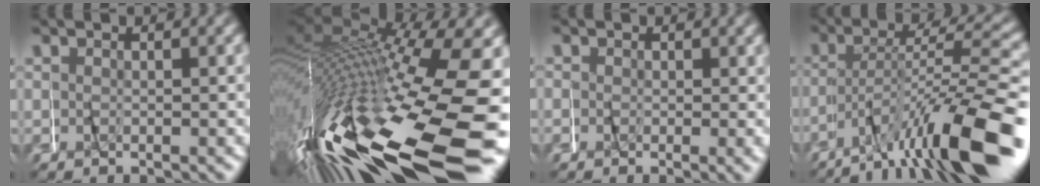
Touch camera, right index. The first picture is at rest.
{"total": 24.1, "force": [-4.6, 12.2, 20.2], "torque": [-0.365, -0.055, -0.029]}
{"total": 0.9, "force": [0.3, 0.8, 0.4], "torque": [0.004, -0.004, 0.002]}
{"total": 9.3, "force": [-5.7, 1.6, 7.2], "torque": [-0.108, 0.005, -0.086]}